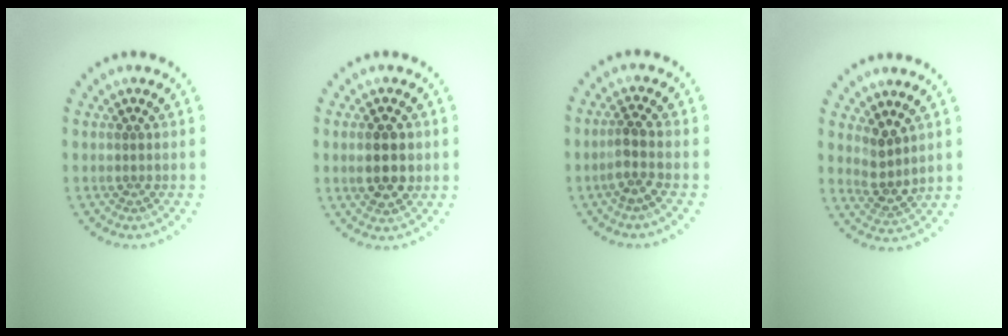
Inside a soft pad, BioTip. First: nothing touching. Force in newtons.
{"total": 3.3, "press": 3.3, "slide": 0.1}
{"total": 1.9, "press": 1.5, "slide": 1.1}
{"total": 2.5, "press": 2.0, "slide": 1.6}